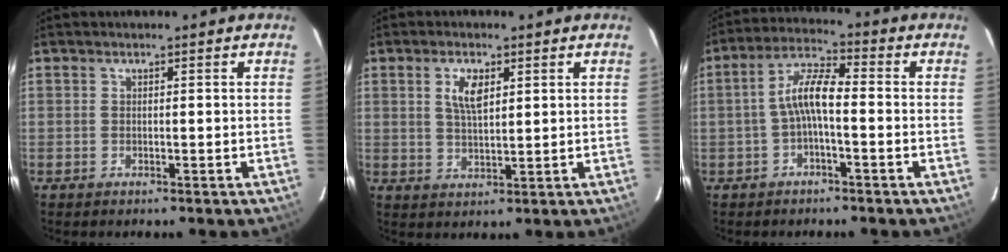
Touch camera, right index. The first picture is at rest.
{"total": 5.0, "force": [1.9, 2.2, 4.1], "torque": [-0.074, 0.004, 0.037]}
{"total": 6.5, "force": [-1.5, 1.6, 6.1], "torque": [-0.131, 0.019, -0.031]}